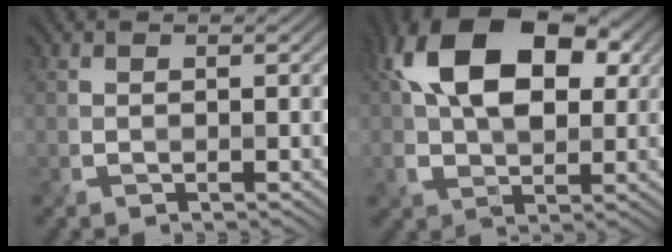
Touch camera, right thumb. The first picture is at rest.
{"total": 14.0, "force": [4.1, 8.4, 10.4], "torque": [-0.204, 0.023, 0.059]}